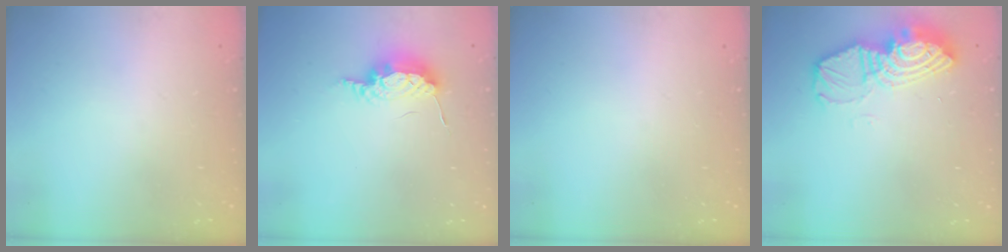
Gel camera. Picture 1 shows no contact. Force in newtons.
{"total": 7.8, "press": 7.6, "slide": 1.6}
{"total": 0.0}
{"total": 14.8, "press": 14.7, "slide": 1.5}